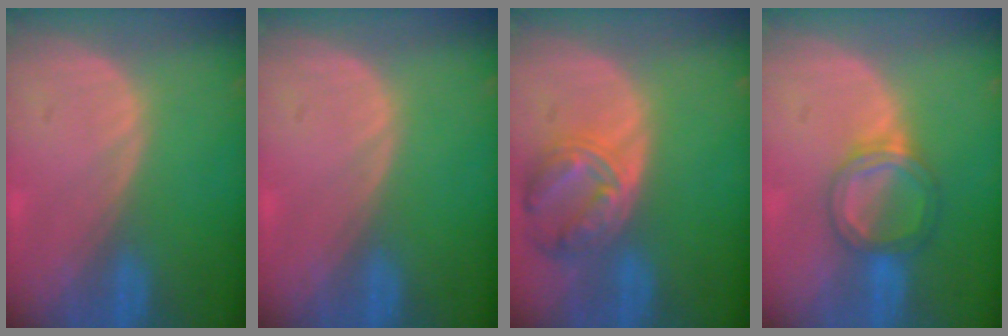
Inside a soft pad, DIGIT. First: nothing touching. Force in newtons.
{"total": 0.0}
{"total": 8.2, "press": 7.2, "slide": 4.0}
{"total": 5.5, "press": 5.2, "slide": 1.8}